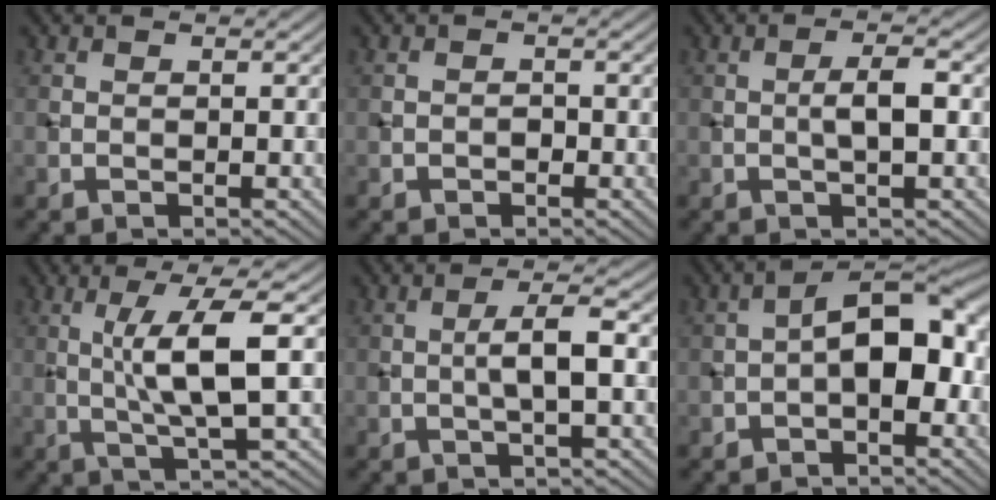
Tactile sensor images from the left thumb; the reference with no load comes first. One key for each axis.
{"total": 0.9, "fx": -0.5, "fy": 0.7, "fz": 0.4, "tx": -0.004, "ty": 0.000, "tz": -0.010}
{"total": 2.8, "fx": -0.2, "fy": 0.7, "fz": 2.7, "tx": -0.048, "ty": 0.006, "tz": -0.007}
{"total": 7.6, "fx": 1.0, "fy": 1.0, "fz": 7.4, "tx": -0.138, "ty": 0.012, "tz": 0.021}
{"total": 3.3, "fx": -0.3, "fy": 0.4, "fz": 3.3, "tx": -0.055, "ty": 0.011, "tz": -0.010}
{"total": 8.0, "fx": -1.0, "fy": 4.0, "fz": 6.8, "tx": -0.098, "ty": 0.022, "tz": -0.025}